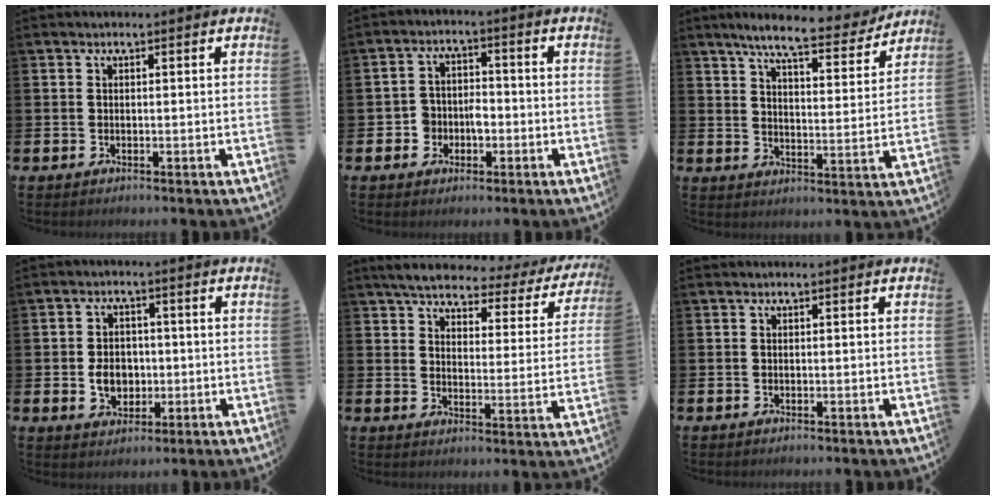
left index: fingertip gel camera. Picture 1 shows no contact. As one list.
[{"total": 3.5, "force": [-1.4, 3.0, 1.1], "torque": [-0.028, 0.005, -0.034]}, {"total": 8.0, "force": [7.1, 1.2, 3.6], "torque": [-0.080, -0.036, 0.120]}, {"total": 4.5, "force": [-0.6, 3.7, 2.5], "torque": [-0.036, 0.003, -0.018]}, {"total": 4.7, "force": [4.1, 1.4, 1.8], "torque": [-0.060, -0.025, 0.064]}, {"total": 0.0}]